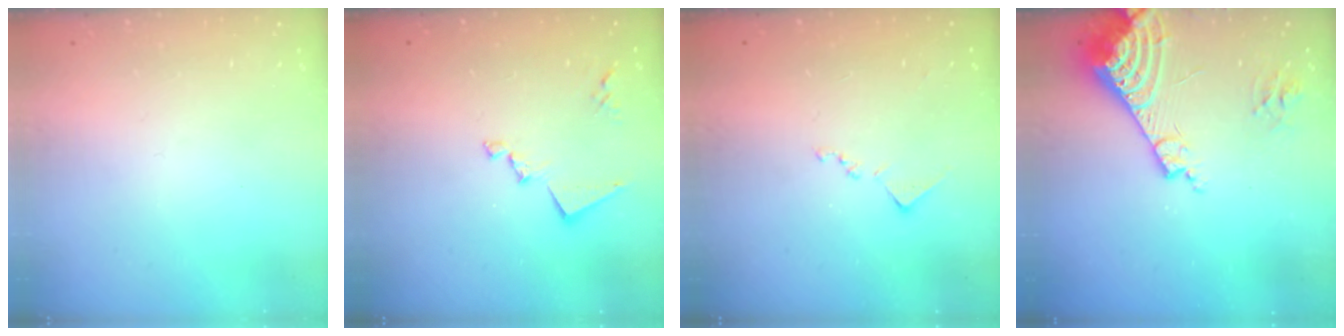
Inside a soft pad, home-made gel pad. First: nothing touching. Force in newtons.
{"total": 11.4, "press": 11.4, "slide": 0.6}
{"total": 7.6, "press": 7.6, "slide": 0.6}
{"total": 13.2, "press": 13.1, "slide": 1.7}